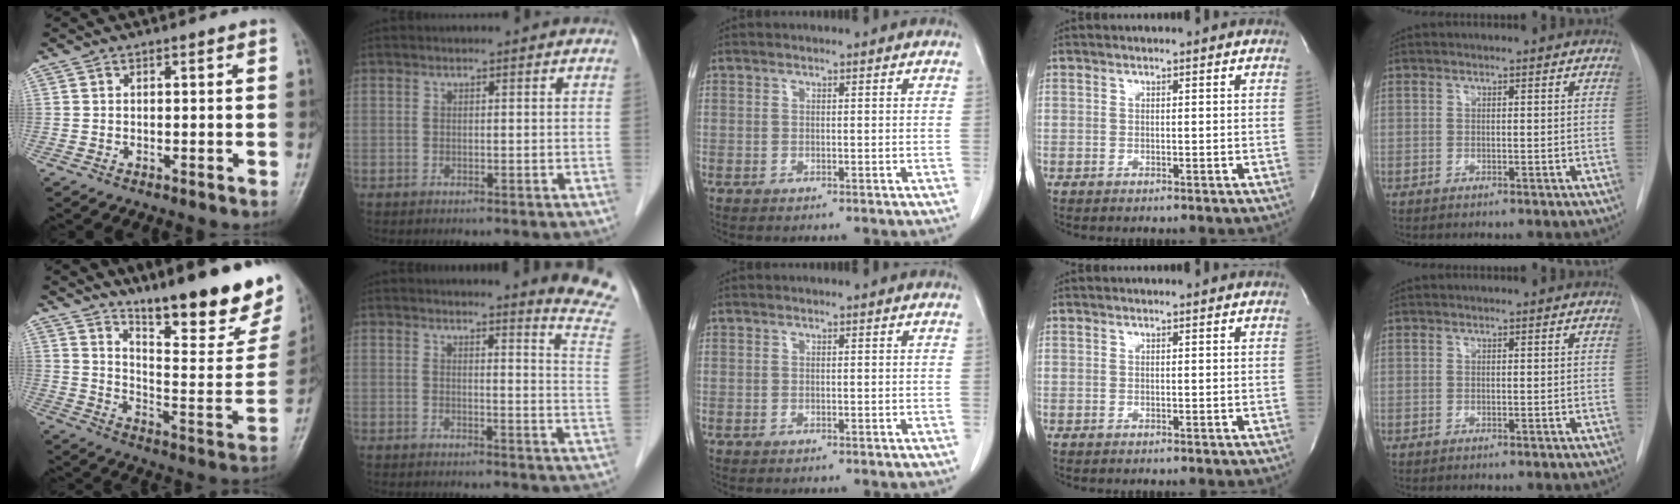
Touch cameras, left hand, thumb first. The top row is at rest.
{"thumb": {"total": 23.0, "force": [16.2, 5.4, 15.5], "torque": [-0.185, -0.105, 0.241]}, "index": {"total": 9.2, "force": [8.9, -1.6, 1.8], "torque": [-0.018, -0.099, 0.079]}}